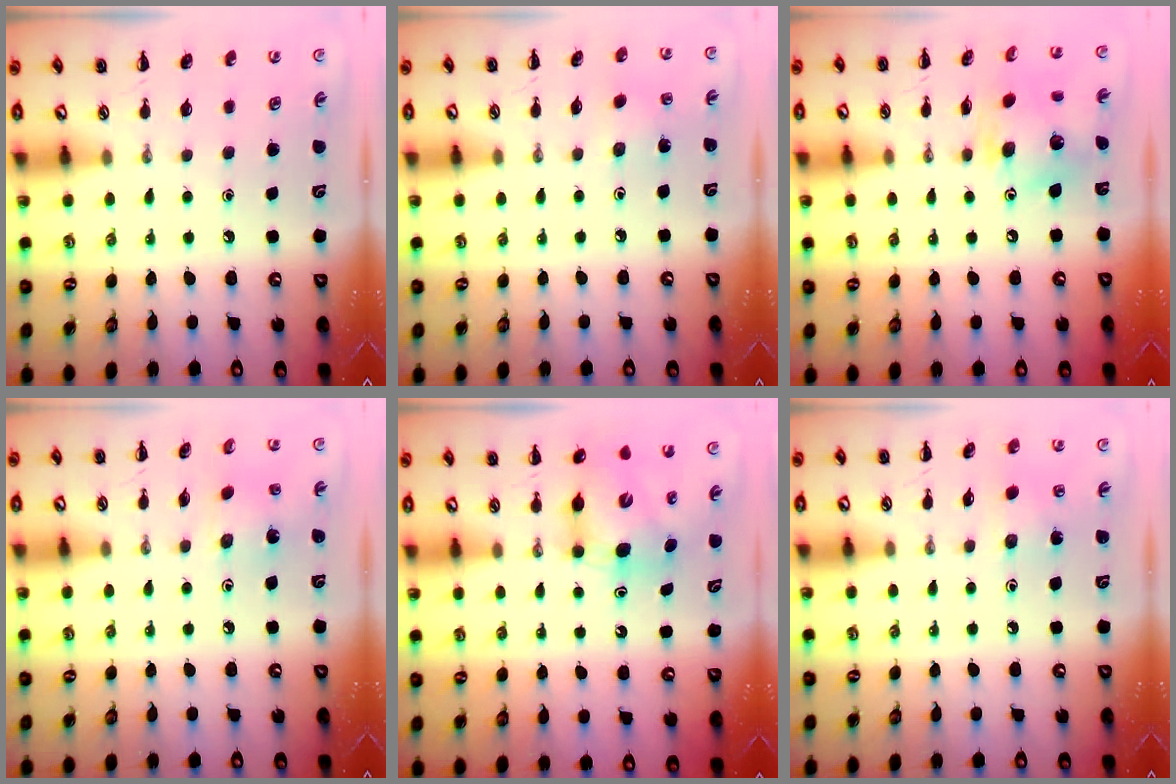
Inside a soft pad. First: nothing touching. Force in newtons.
{"total": 2.4, "press": 2.2, "slide": 0.8}
{"total": 10.4, "press": 10.4, "slide": 0.5}
{"total": 1.7, "press": 1.7, "slide": 0.5}
{"total": 6.2, "press": 6.0, "slide": 1.3}
{"total": 4.4, "press": 4.2, "slide": 1.2}